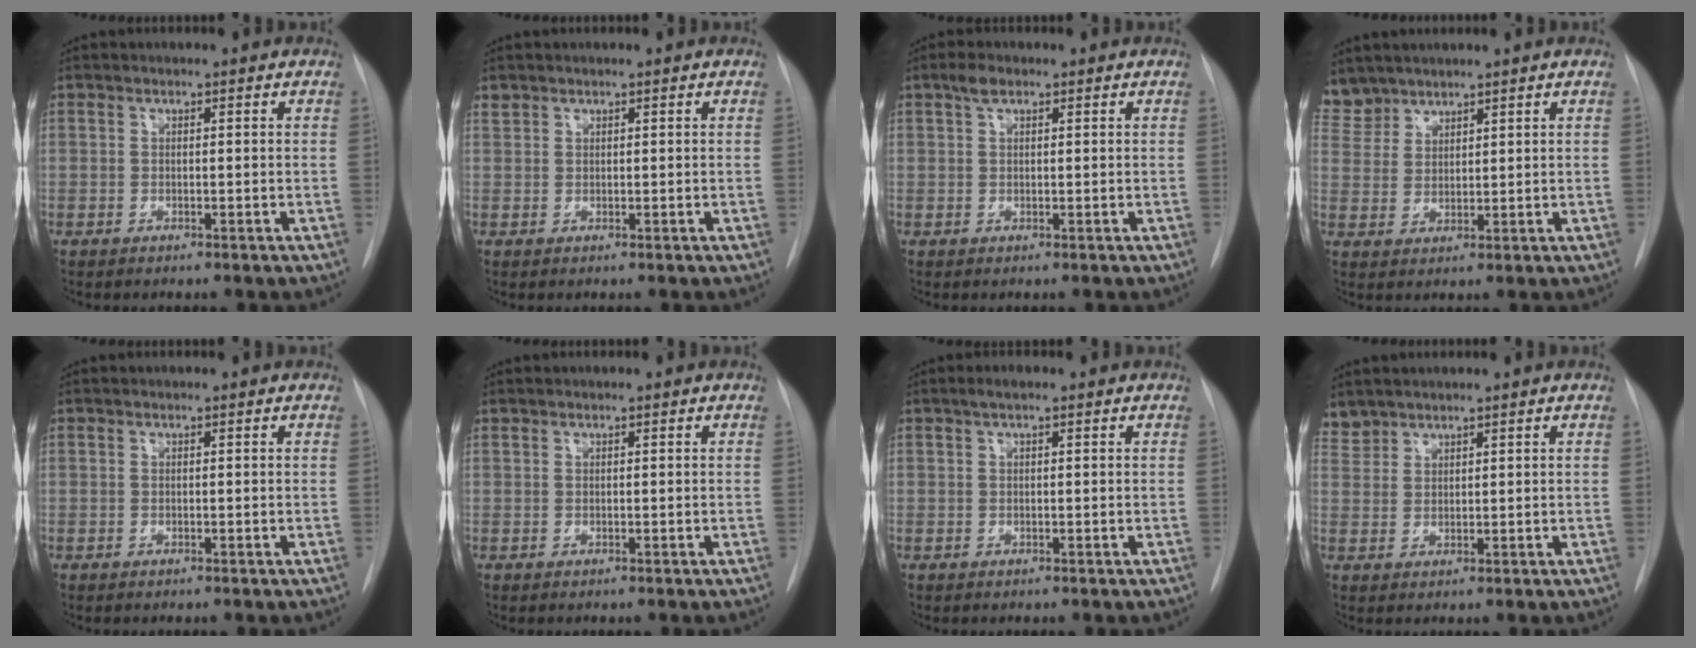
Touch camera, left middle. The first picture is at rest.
{"total": 0.8, "force": [0.7, 0.4, -0.1], "torque": [0.002, 0.007, 0.014]}
{"total": 1.9, "force": [1.2, 0.8, 1.3], "torque": [-0.029, 0.011, 0.023]}
{"total": 5.4, "force": [4.9, 2.3, -0.2], "torque": [0.008, 0.008, 0.106]}
{"total": 0.0}
{"total": 0.0}
{"total": 1.5, "force": [0.9, 0.3, 1.1], "torque": [-0.024, 0.013, 0.014]}
{"total": 3.0, "force": [2.8, 1.0, -0.3], "torque": [0.007, 0.012, 0.059]}